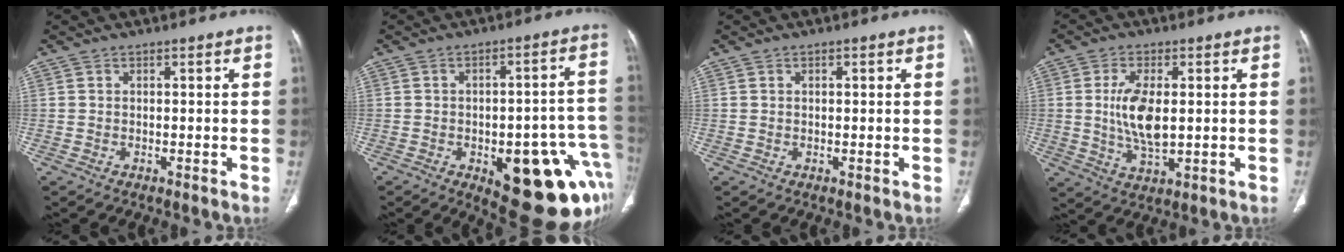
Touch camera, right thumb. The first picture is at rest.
{"total": 21.3, "force": [-8.0, 8.9, 17.6], "torque": [-0.148, 0.034, -0.084]}
{"total": 0.9, "force": [0.4, 0.4, 0.7], "torque": [-0.014, 0.005, 0.007]}
{"total": 9.0, "force": [0.8, 4.2, 7.9], "torque": [-0.156, -0.012, 0.021]}